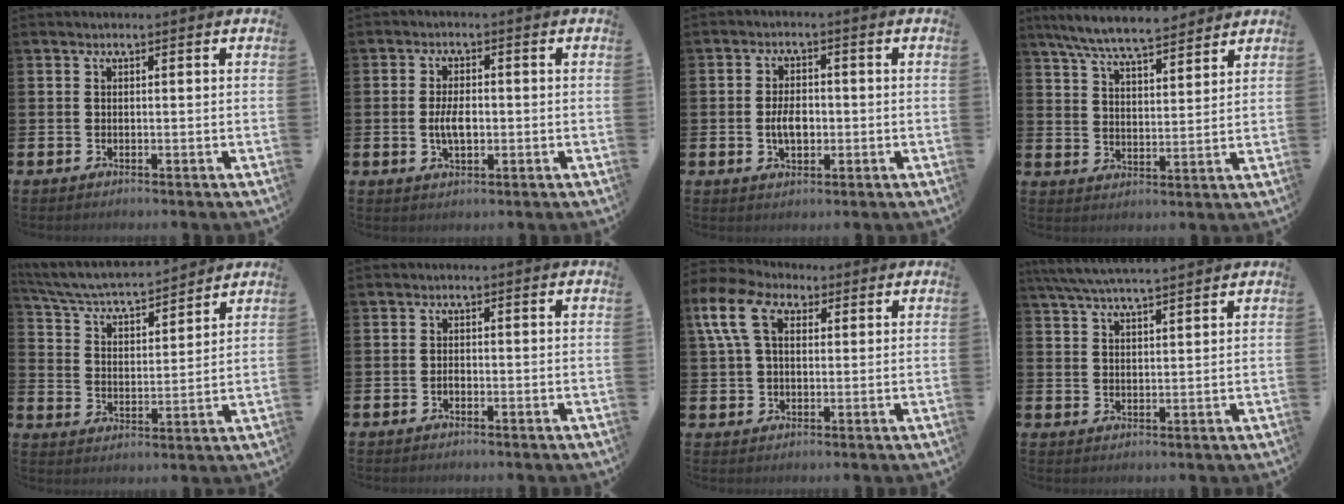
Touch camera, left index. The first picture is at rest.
{"total": 4.1, "force": [-0.3, 2.1, 3.5], "torque": [-0.055, 0.000, -0.008]}
{"total": 3.9, "force": [-0.4, 2.3, 3.1], "torque": [-0.040, -0.002, -0.013]}
{"total": 7.7, "force": [7.2, 0.9, 2.6], "torque": [-0.080, -0.029, 0.132]}
{"total": 5.7, "force": [5.4, 0.8, 1.7], "torque": [-0.063, -0.043, 0.089]}
{"total": 0.8, "force": [-0.4, 0.5, 0.5], "torque": [-0.016, 0.002, -0.008]}
{"total": 8.3, "force": [4.6, 5.1, 4.6], "torque": [-0.127, 0.007, 0.085]}
{"total": 5.4, "force": [5.1, 0.2, 1.8], "torque": [-0.056, -0.015, 0.094]}